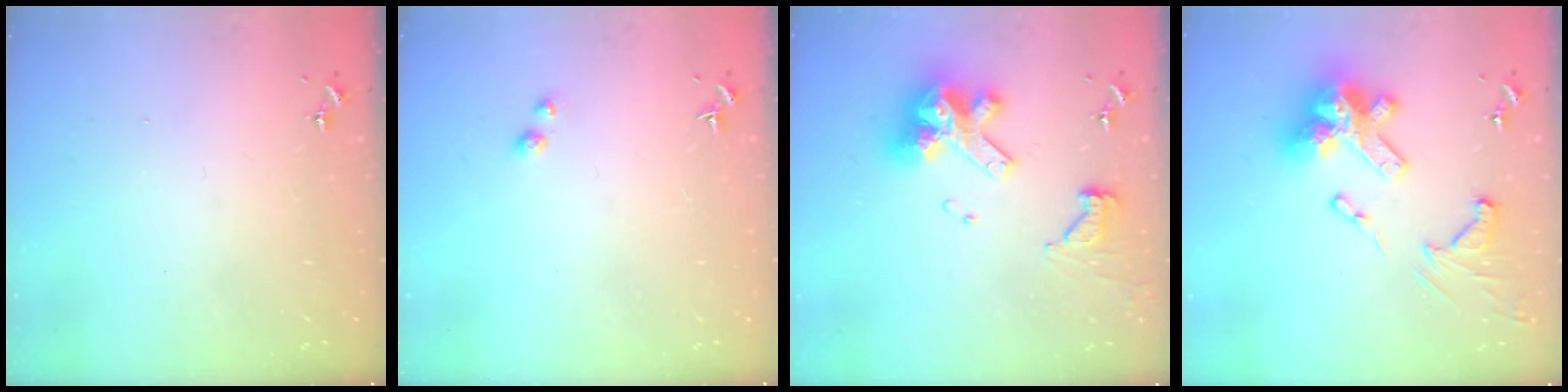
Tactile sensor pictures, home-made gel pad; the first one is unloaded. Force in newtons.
{"total": 2.9, "press": 2.9, "slide": 0.2}
{"total": 20.0, "press": 19.8, "slide": 2.3}
{"total": 21.8, "press": 21.8, "slide": 1.7}